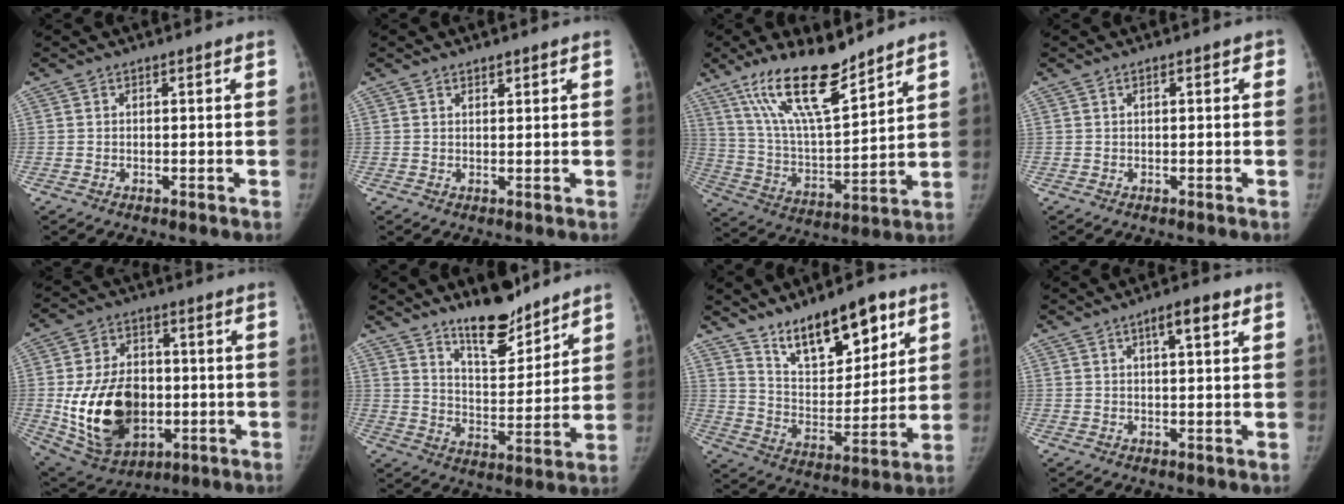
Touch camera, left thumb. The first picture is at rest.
{"total": 1.3, "force": [1.0, 0.5, 0.5], "torque": [-0.004, -0.007, 0.016]}
{"total": 18.1, "force": [12.8, 4.7, 11.8], "torque": [-0.190, -0.068, 0.245]}
{"total": 1.3, "force": [0.5, 0.6, 1.1], "torque": [-0.011, 0.002, 0.004]}
{"total": 19.7, "force": [-2.4, 13.8, 13.8], "torque": [-0.215, 0.000, -0.015]}
{"total": 12.7, "force": [10.2, 4.2, 6.4], "torque": [-0.073, -0.080, 0.172]}
{"total": 16.8, "force": [11.0, 7.0, 10.5], "torque": [-0.124, -0.066, 0.197]}
{"total": 4.9, "force": [2.4, 1.3, 4.1], "torque": [-0.058, -0.002, 0.036]}